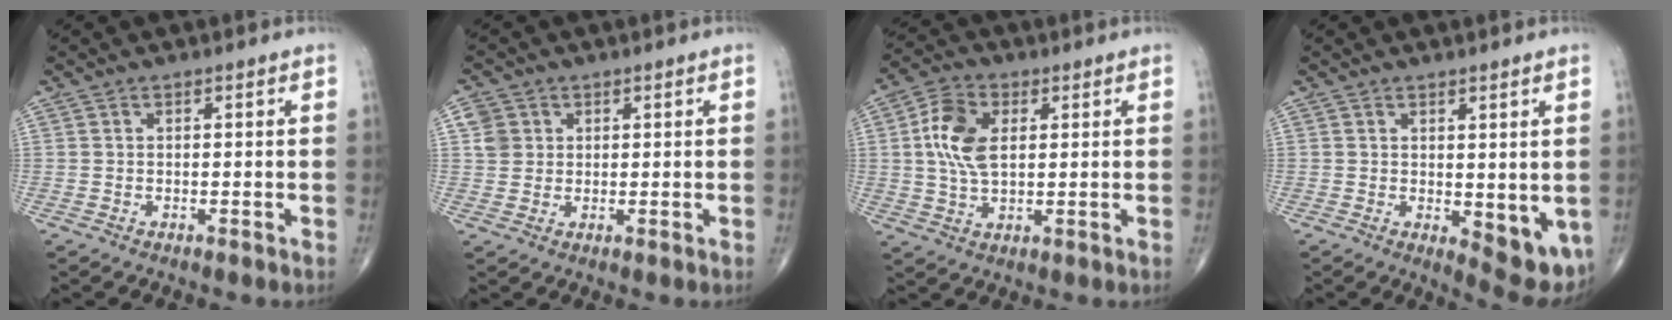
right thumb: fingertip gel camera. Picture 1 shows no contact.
{"total": 3.9, "force": [1.2, 3.5, 1.1], "torque": [-0.005, 0.000, 0.022]}
{"total": 9.3, "force": [1.6, 5.5, 7.3], "torque": [-0.141, 0.003, 0.030]}
{"total": 7.8, "force": [-0.5, 3.4, 7.0], "torque": [-0.073, -0.021, 0.003]}